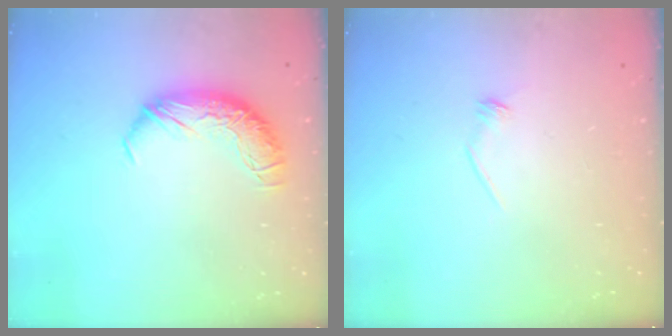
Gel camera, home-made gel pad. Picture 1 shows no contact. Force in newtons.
{"total": 7.3, "press": 7.2, "slide": 0.8}